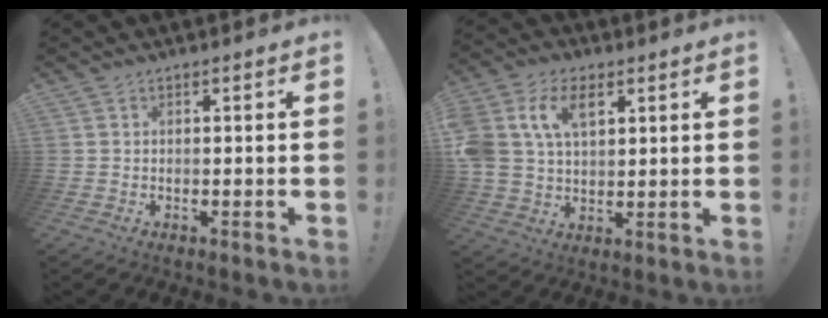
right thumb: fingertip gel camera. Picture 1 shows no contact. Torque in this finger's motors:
{"motor_torque": [1.96, 2.08, 1.61, 0.30, 0.37]}